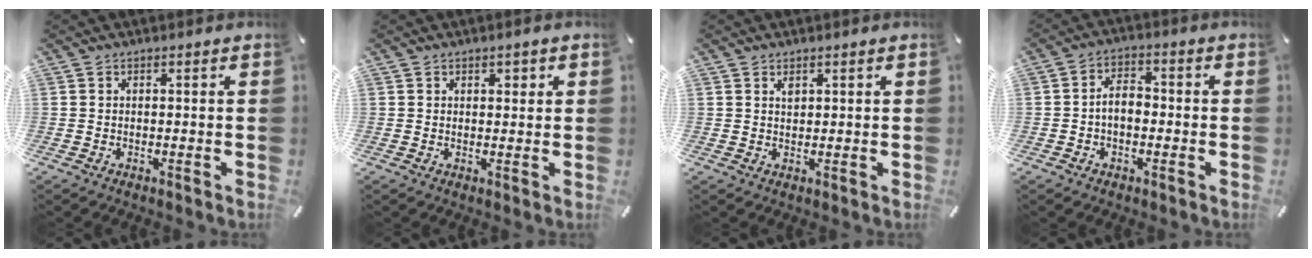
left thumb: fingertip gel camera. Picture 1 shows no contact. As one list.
[{"total": 1.4, "force": [0.7, 1.0, 0.8], "torque": [-0.008, 0.002, 0.010]}, {"total": 1.3, "force": [0.9, 0.7, 0.6], "torque": [-0.004, -0.004, 0.015]}, {"total": 5.2, "force": [-1.0, 3.4, 3.8], "torque": [-0.075, 0.012, -0.020]}]